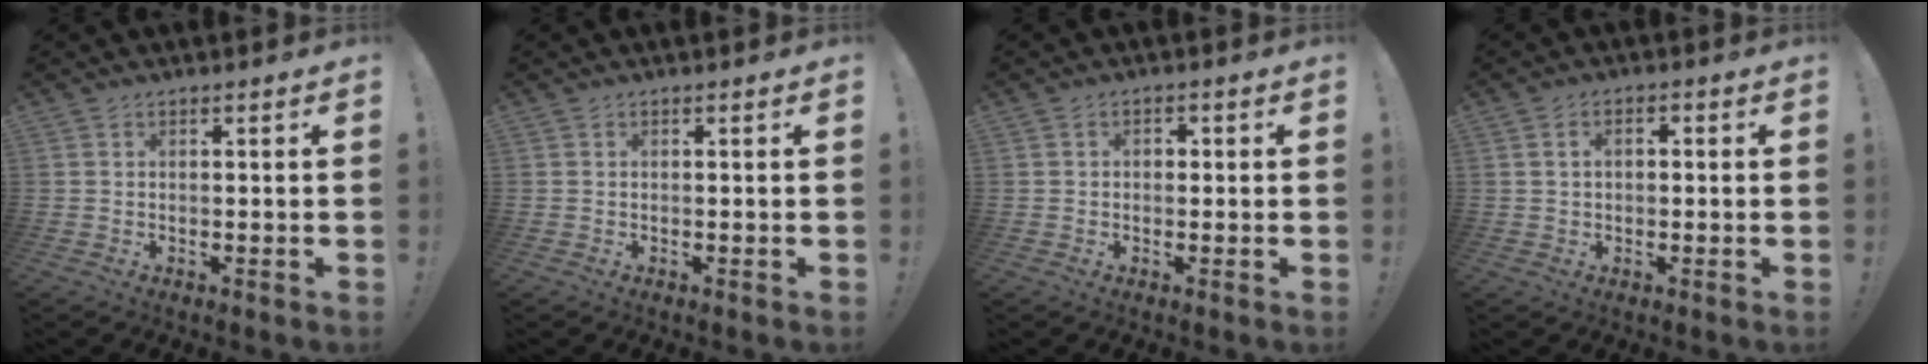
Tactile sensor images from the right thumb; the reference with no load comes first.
{"total": 0.0}
{"total": 1.4, "force": [-0.3, 1.1, 0.9], "torque": [-0.009, -0.001, -0.009]}
{"total": 2.5, "force": [-0.2, 1.7, 1.9], "torque": [-0.020, 0.003, -0.008]}